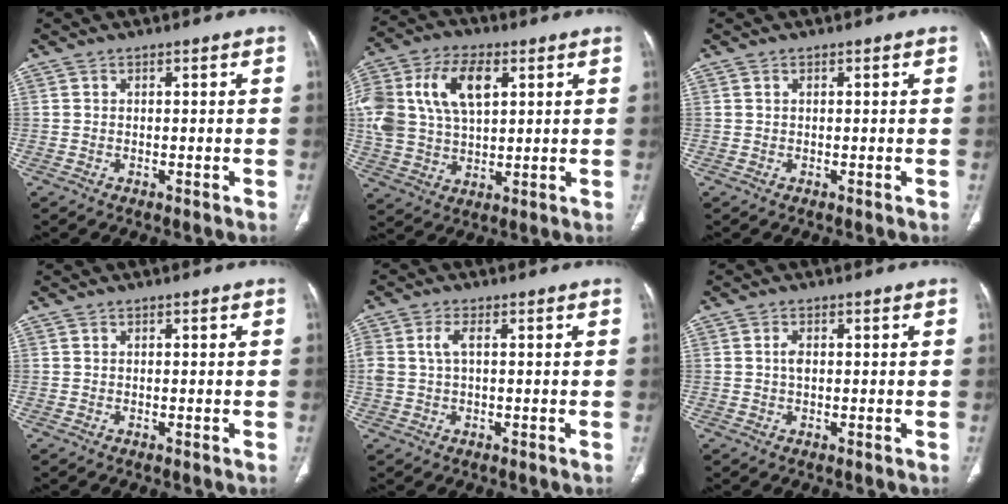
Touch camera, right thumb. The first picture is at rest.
{"total": 21.8, "force": [6.3, 13.5, 15.9], "torque": [-0.357, 0.024, 0.119]}
{"total": 0.0}
{"total": 0.0}
{"total": 3.6, "force": [0.7, 1.7, 3.0], "torque": [-0.087, 0.013, 0.016]}
{"total": 1.6, "force": [0.1, 0.9, 1.3], "torque": [-0.025, 0.001, 0.001]}